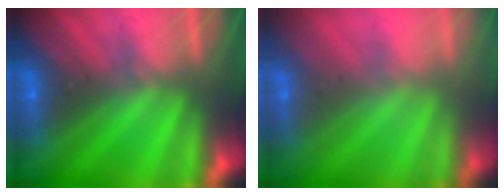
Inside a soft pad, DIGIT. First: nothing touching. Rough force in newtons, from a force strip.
{"total": 2.0}